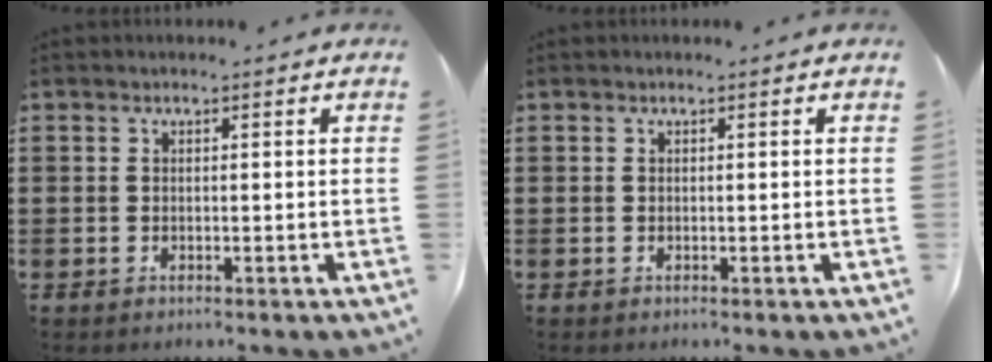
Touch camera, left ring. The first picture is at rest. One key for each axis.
{"total": 0.0}